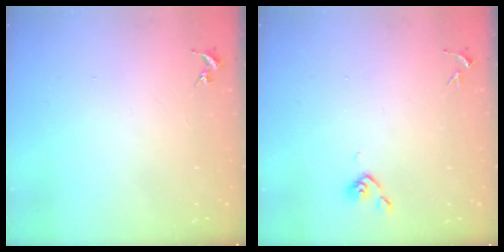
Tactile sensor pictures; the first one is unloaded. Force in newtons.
{"total": 3.8, "press": 3.7, "slide": 0.8}